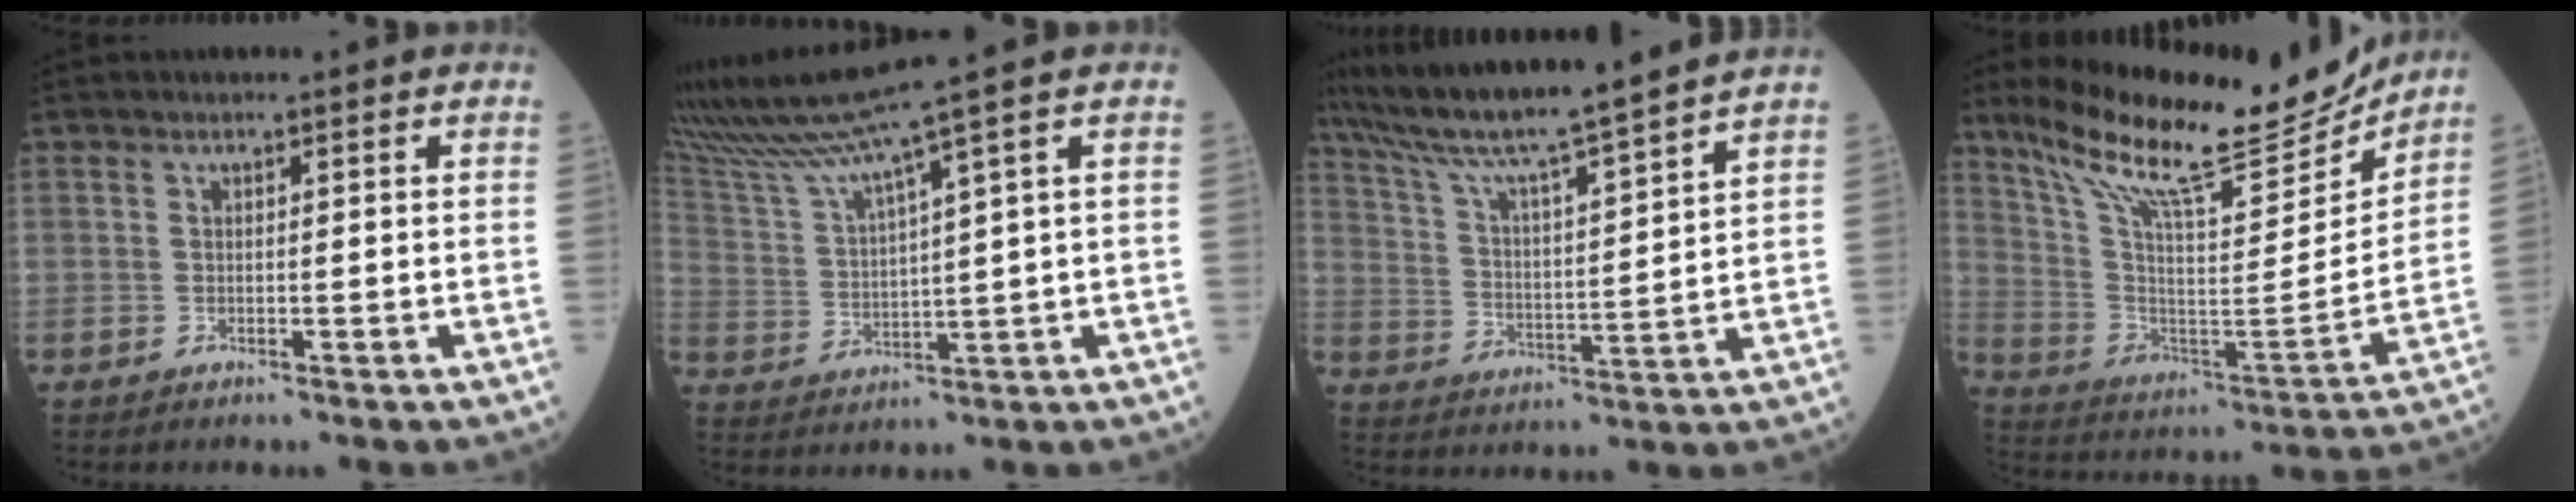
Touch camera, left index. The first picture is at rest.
{"total": 10.5, "force": [8.5, -2.5, 5.6], "torque": [-0.112, 0.000, 0.168]}
{"total": 16.6, "force": [14.6, -1.6, 7.8], "torque": [-0.141, -0.005, 0.238]}
{"total": 23.0, "force": [20.0, 3.2, 10.9], "torque": [-0.196, -0.034, 0.315]}